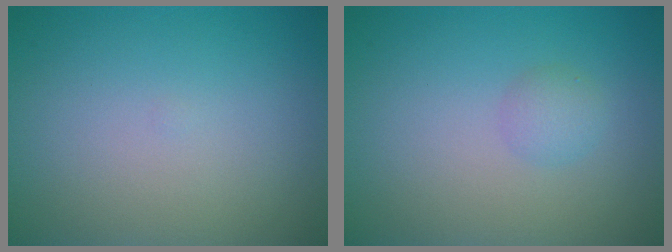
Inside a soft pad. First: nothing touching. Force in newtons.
{"total": 1.3, "press": 1.3, "slide": 0.1}